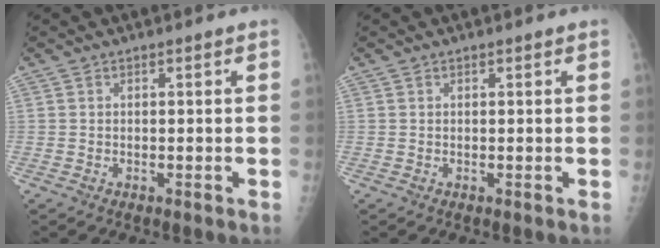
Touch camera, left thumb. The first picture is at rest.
{"total": 0.0}